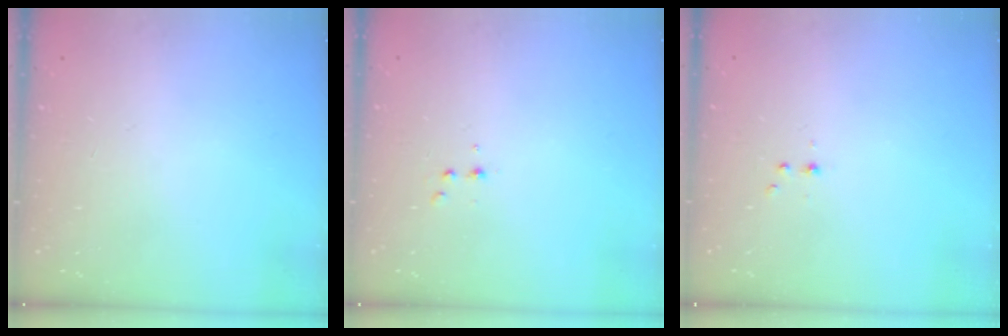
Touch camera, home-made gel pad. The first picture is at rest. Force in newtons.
{"total": 3.2, "press": 3.1, "slide": 1.0}
{"total": 2.2, "press": 1.9, "slide": 1.0}